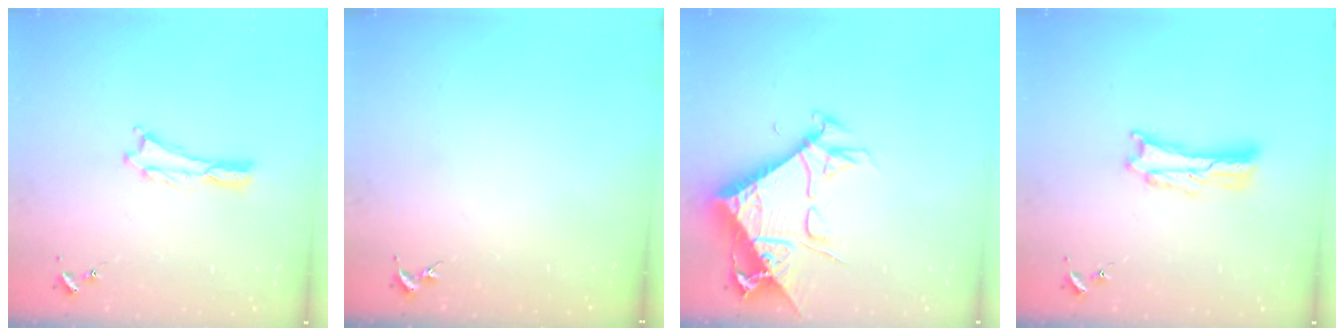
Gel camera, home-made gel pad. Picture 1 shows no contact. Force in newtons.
{"total": 0.0}
{"total": 8.4, "press": 8.3, "slide": 0.9}
{"total": 2.4, "press": 2.4, "slide": 0.3}